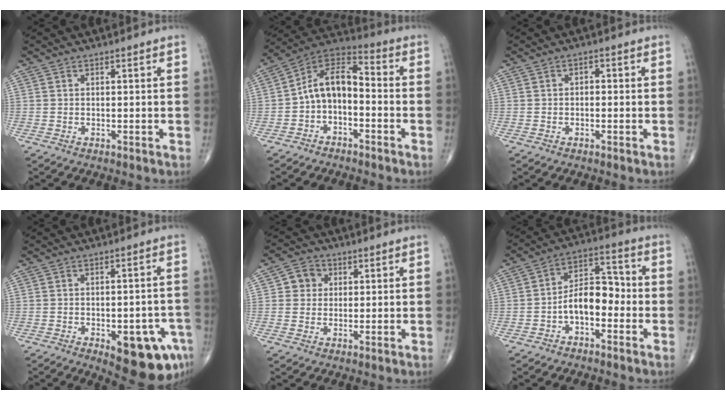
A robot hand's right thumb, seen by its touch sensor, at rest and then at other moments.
{"total": 9.3, "force": [-2.2, 5.3, 7.4], "torque": [-0.120, 0.053, -0.052]}
{"total": 1.1, "force": [-0.2, 0.8, 0.7], "torque": [-0.003, 0.006, -0.008]}
{"total": 13.3, "force": [-5.9, 5.4, 10.7], "torque": [-0.104, 0.024, -0.062]}
{"total": 4.4, "force": [1.0, 4.1, 1.3], "torque": [0.005, 0.004, 0.010]}
{"total": 9.0, "force": [-2.6, 5.3, 6.8], "torque": [-0.094, 0.042, -0.055]}